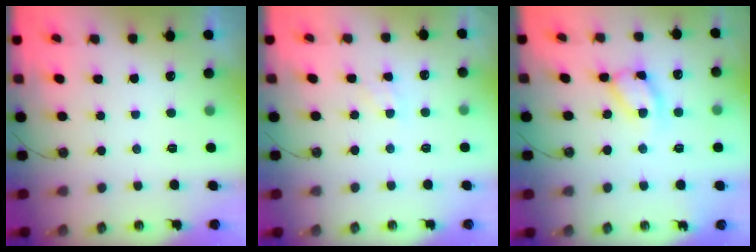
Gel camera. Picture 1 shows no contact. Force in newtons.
{"total": 5.3, "press": 5.3, "slide": 0.7}
{"total": 12.4, "press": 12.4, "slide": 1.0}